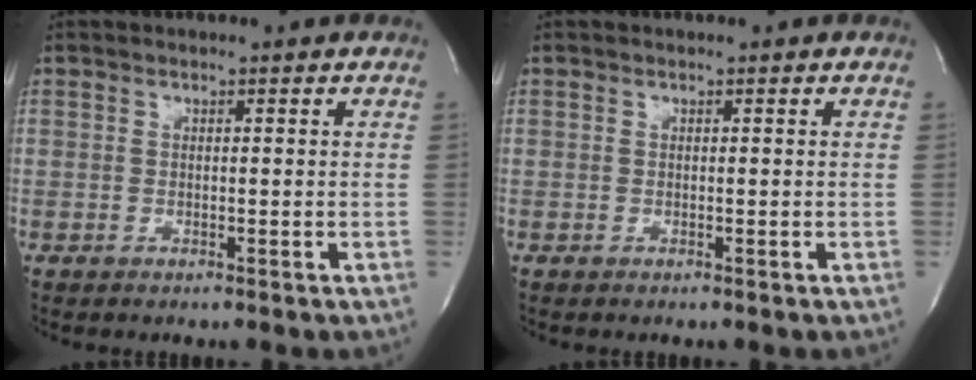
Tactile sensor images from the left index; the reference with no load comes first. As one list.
[{"total": 0.0}]